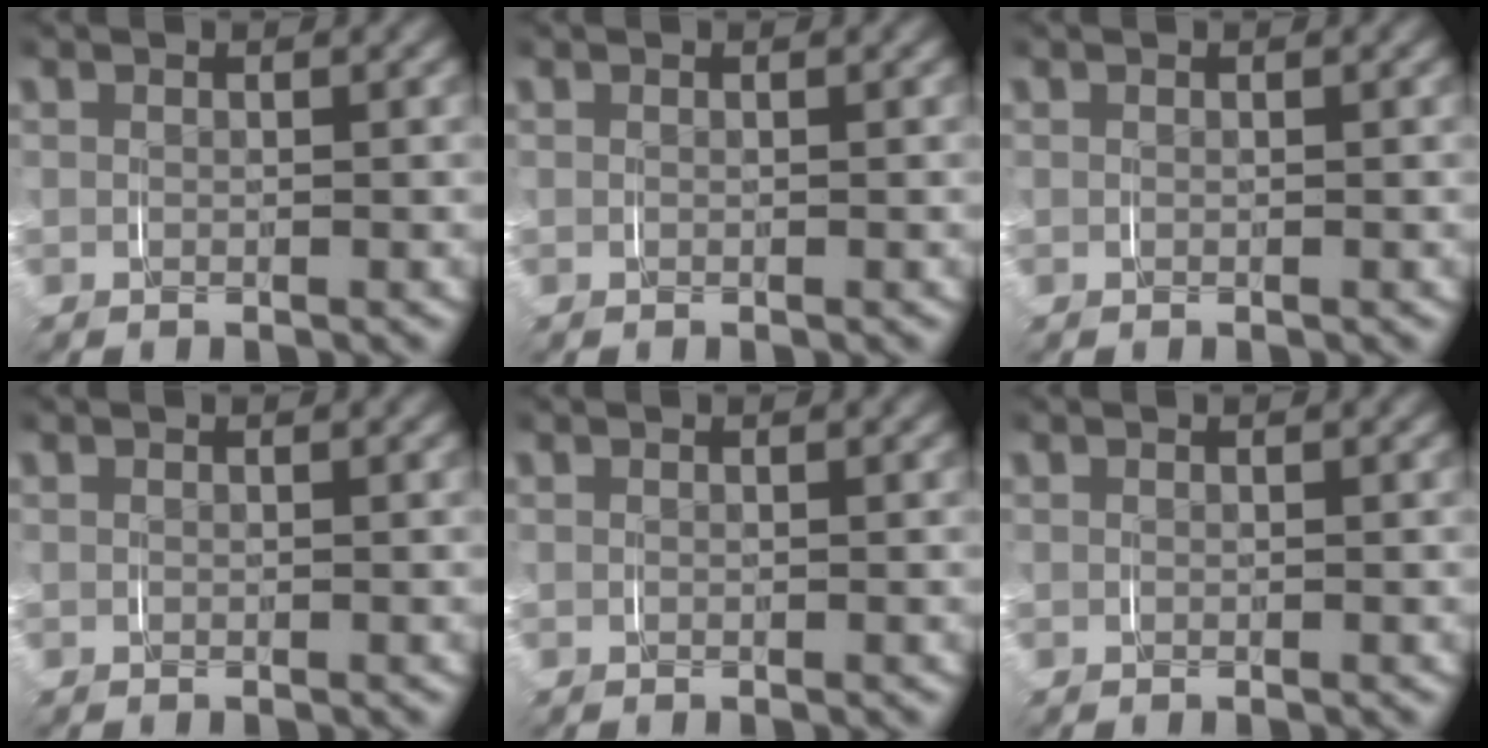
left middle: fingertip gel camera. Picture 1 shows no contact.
{"total": 0.0}
{"total": 0.0}
{"total": 0.0}
{"total": 0.0}
{"total": 0.0}